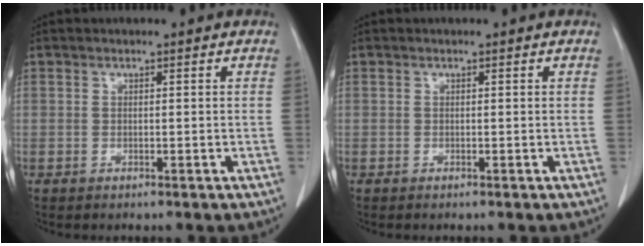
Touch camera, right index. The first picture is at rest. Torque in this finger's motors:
{"motor_torque": [-0.03, -0.01, 0.03, 0.01]}